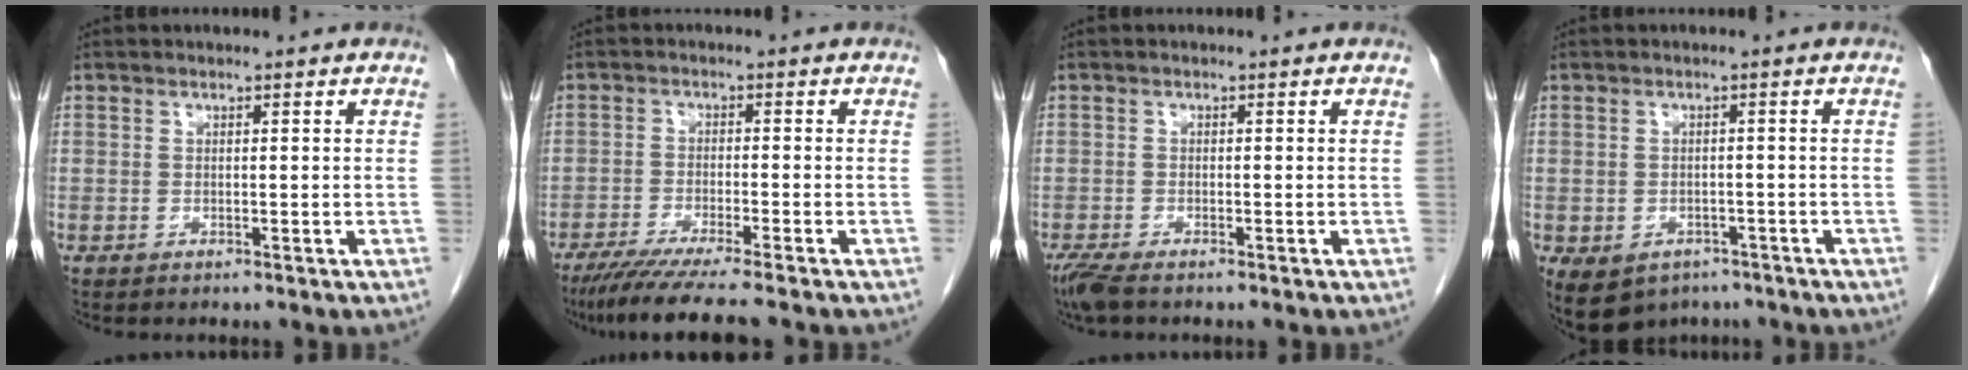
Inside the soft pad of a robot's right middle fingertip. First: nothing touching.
{"total": 9.8, "force": [-8.1, -0.8, 5.5], "torque": [-0.076, -0.032, -0.129]}
{"total": 3.2, "force": [-2.5, 0.6, 1.9], "torque": [-0.046, -0.012, -0.046]}
{"total": 8.4, "force": [-4.9, 6.1, 3.0], "torque": [-0.064, 0.008, -0.064]}